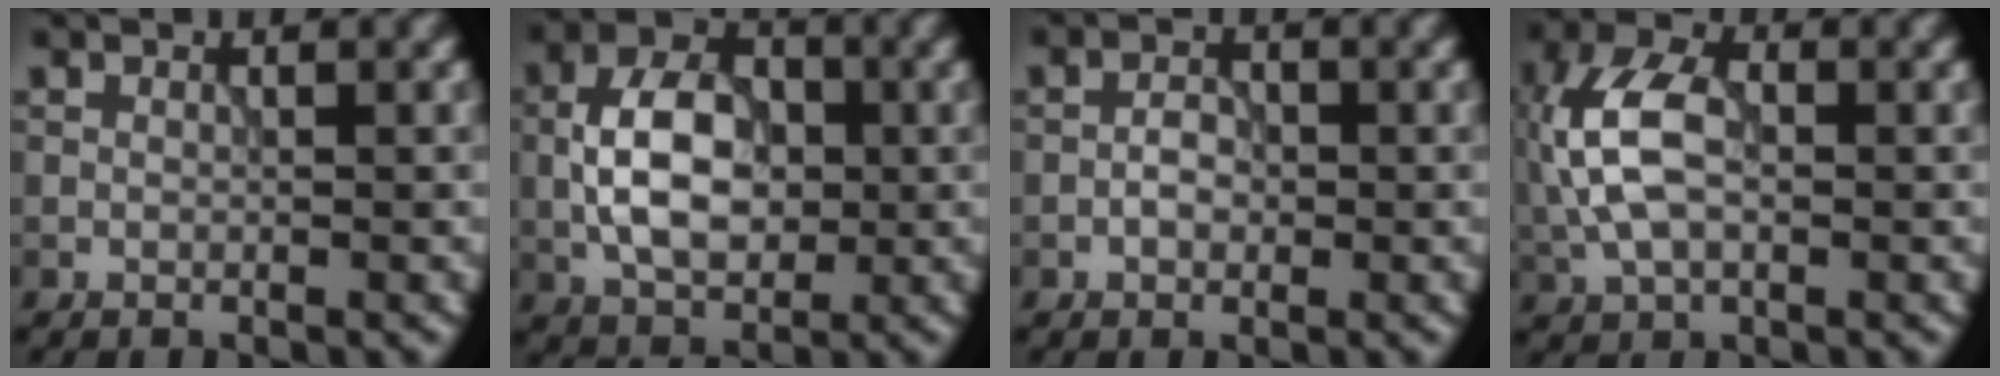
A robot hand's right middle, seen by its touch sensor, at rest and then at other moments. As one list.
[{"total": 6.9, "force": [-0.4, 4.3, 5.4], "torque": [-0.100, 0.007, -0.015]}, {"total": 1.7, "force": [-0.5, 1.1, 1.2], "torque": [-0.021, 0.005, -0.014]}, {"total": 6.9, "force": [0.0, 4.2, 5.6], "torque": [-0.131, 0.011, -0.012]}]